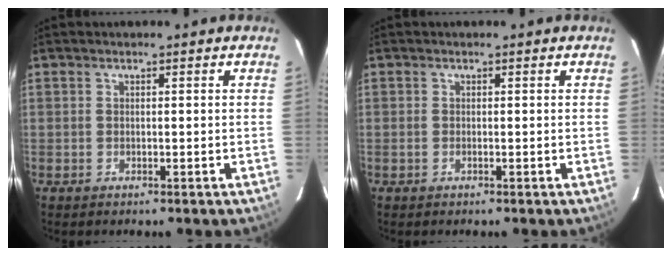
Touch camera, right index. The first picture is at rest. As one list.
[{"total": 0.6, "force": [-0.2, 0.1, 0.5], "torque": [-0.012, 0.002, -0.005]}]